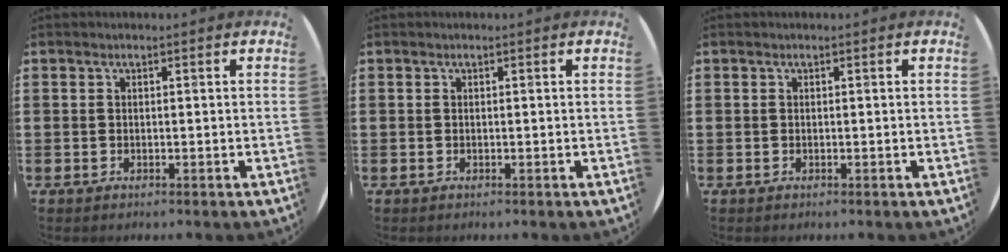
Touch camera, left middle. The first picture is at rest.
{"total": 0.0}
{"total": 0.0}